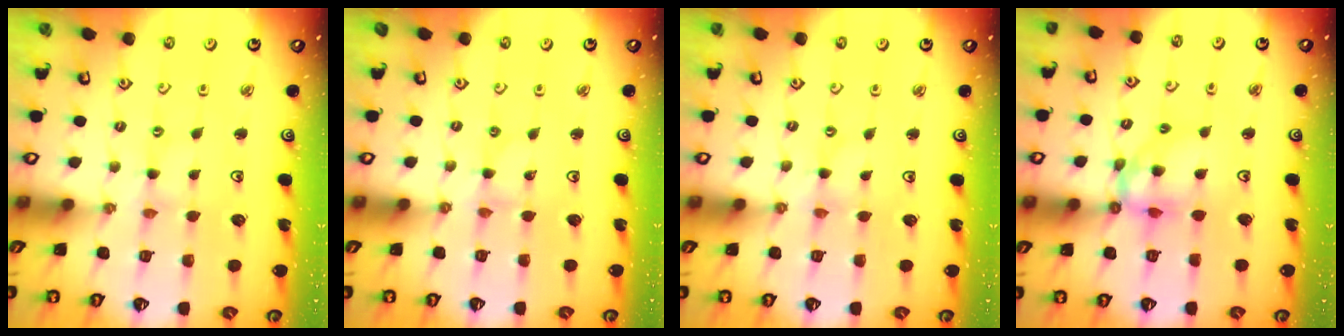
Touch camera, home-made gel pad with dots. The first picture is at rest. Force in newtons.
{"total": 0.0}
{"total": 0.0}
{"total": 11.3, "press": 11.3, "slide": 1.2}